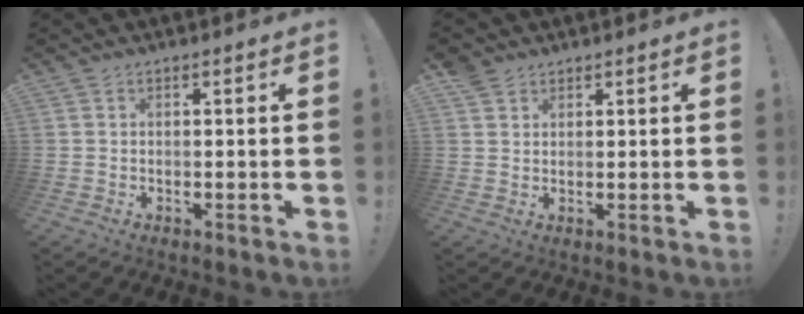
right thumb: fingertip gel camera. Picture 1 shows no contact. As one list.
[{"total": 3.0, "force": [2.3, 1.8, 0.7], "torque": [-0.006, -0.012, 0.042]}]